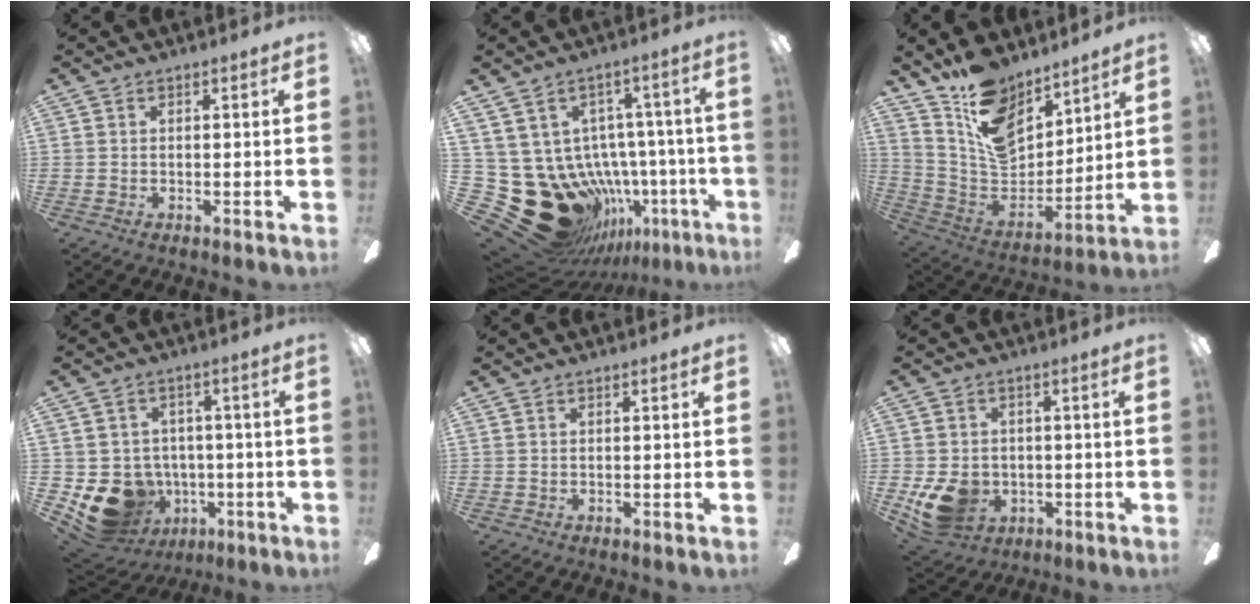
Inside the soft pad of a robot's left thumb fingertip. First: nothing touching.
{"total": 20.6, "force": [-5.9, 16.0, 11.6], "torque": [-0.241, -0.003, -0.039]}
{"total": 15.8, "force": [11.4, 8.8, 6.4], "torque": [-0.125, -0.080, 0.219]}
{"total": 13.1, "force": [-4.8, 10.7, 5.8], "torque": [-0.122, 0.016, -0.076]}
{"total": 0.0}
{"total": 10.9, "force": [-3.2, 8.7, 5.7], "torque": [-0.130, 0.007, -0.055]}